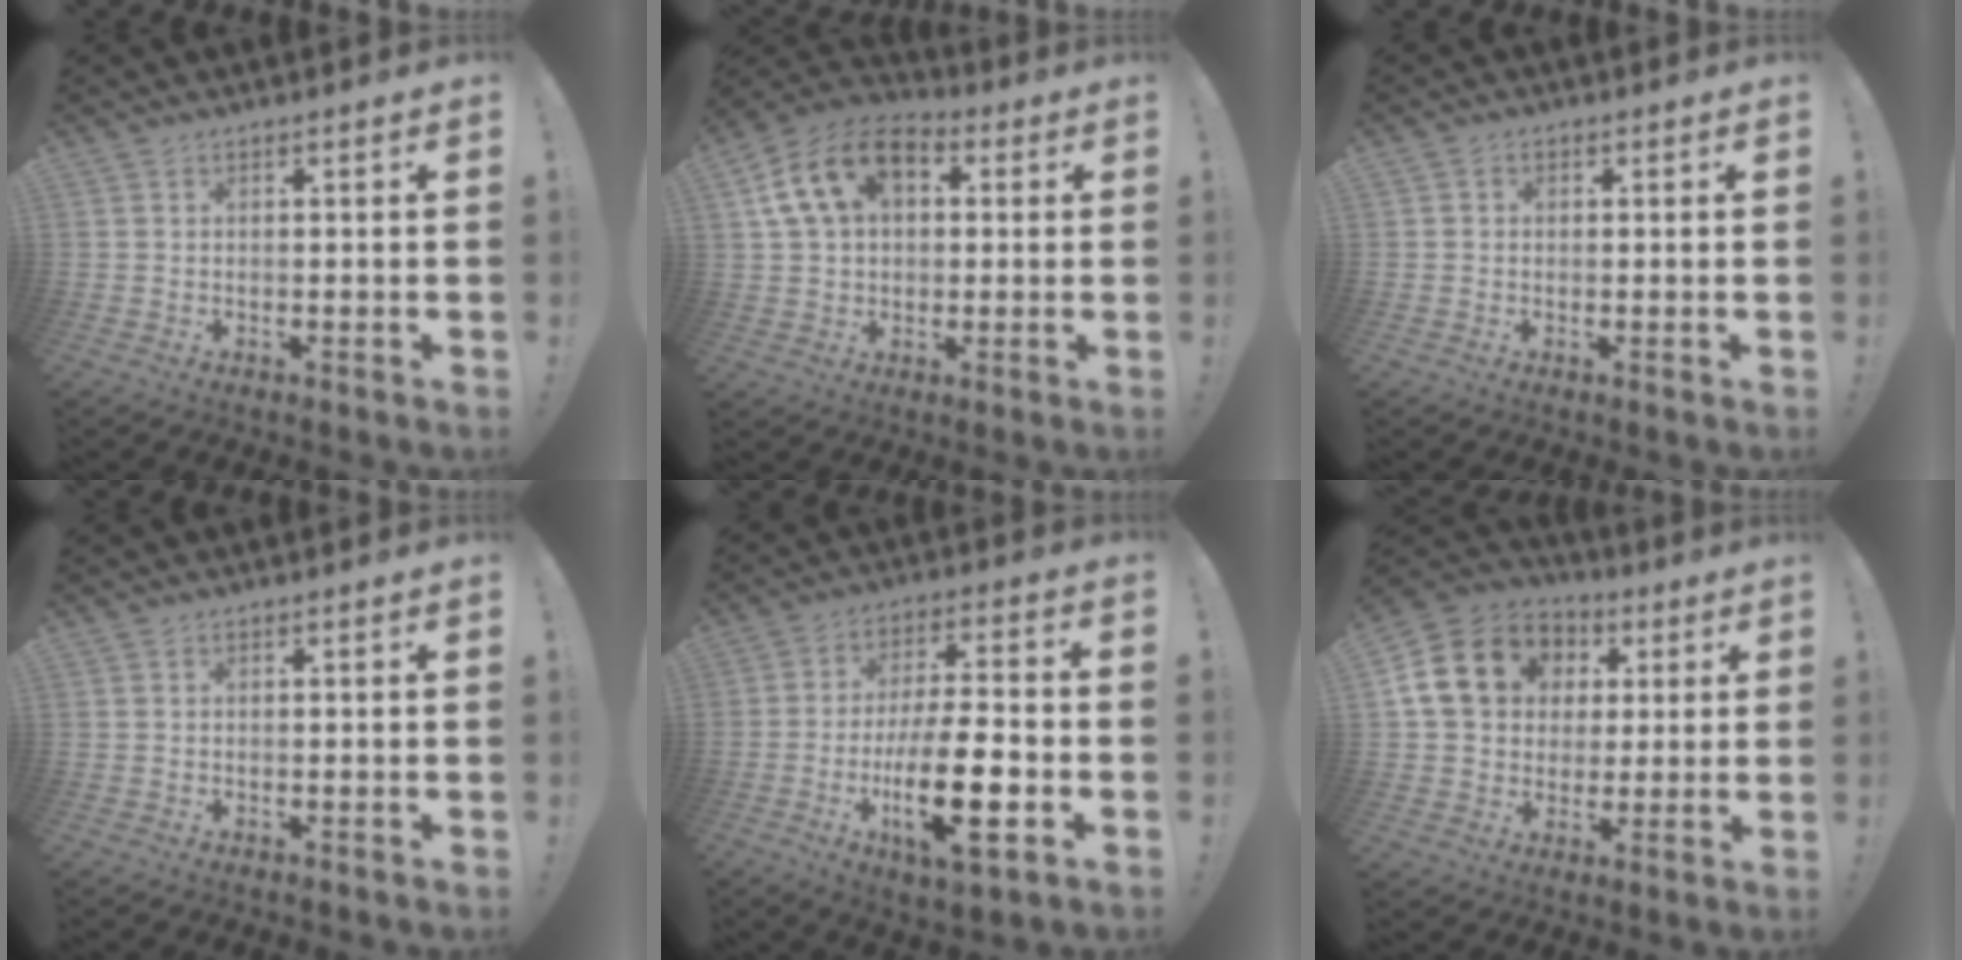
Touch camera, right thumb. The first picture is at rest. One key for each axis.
{"total": 15.4, "fx": 5.4, "fy": 10.6, "fz": 9.8, "tx": -0.165, "ty": -0.004, "tz": 0.102}
{"total": 1.4, "fx": -0.3, "fy": 1.2, "fz": 0.5, "tx": -0.004, "ty": 0.002, "tz": -0.006}
{"total": 0.0}
{"total": 18.4, "fx": -5.4, "fy": 5.8, "fz": 16.6, "tx": -0.277, "ty": 0.008, "tz": -0.088}
{"total": 17.4, "fx": 4.8, "fy": 14.3, "fz": 8.6, "tx": -0.135, "ty": -0.003, "tz": 0.105}